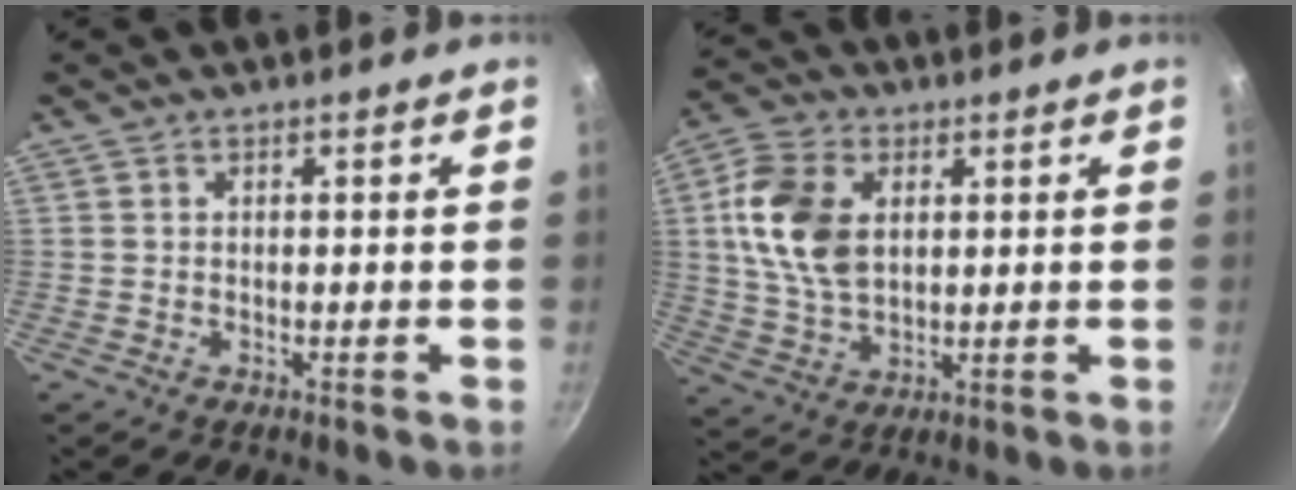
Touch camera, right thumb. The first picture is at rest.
{"total": 12.7, "force": [2.5, 8.4, 9.2], "torque": [-0.162, -0.003, 0.048]}